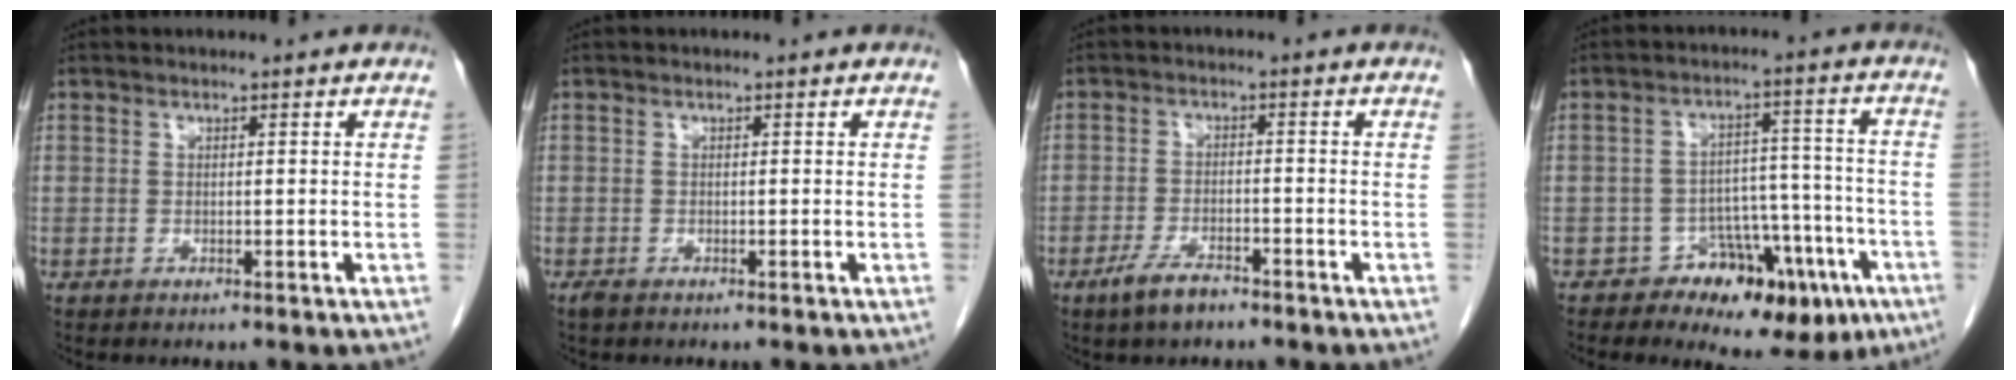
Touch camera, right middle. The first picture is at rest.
{"total": 1.0, "force": [-0.7, 0.4, 0.6], "torque": [-0.017, -0.004, -0.012]}
{"total": 4.4, "force": [-3.3, 1.2, 2.6], "torque": [-0.062, -0.004, -0.059]}
{"total": 11.6, "force": [-6.8, 6.3, 6.9], "torque": [-0.062, 0.033, -0.089]}